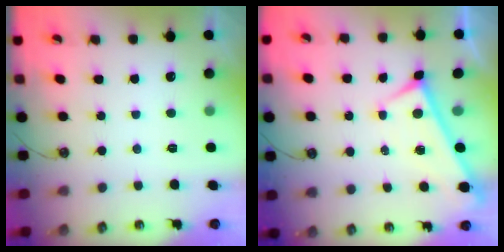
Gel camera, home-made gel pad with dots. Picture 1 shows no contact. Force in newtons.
{"total": 0.0}